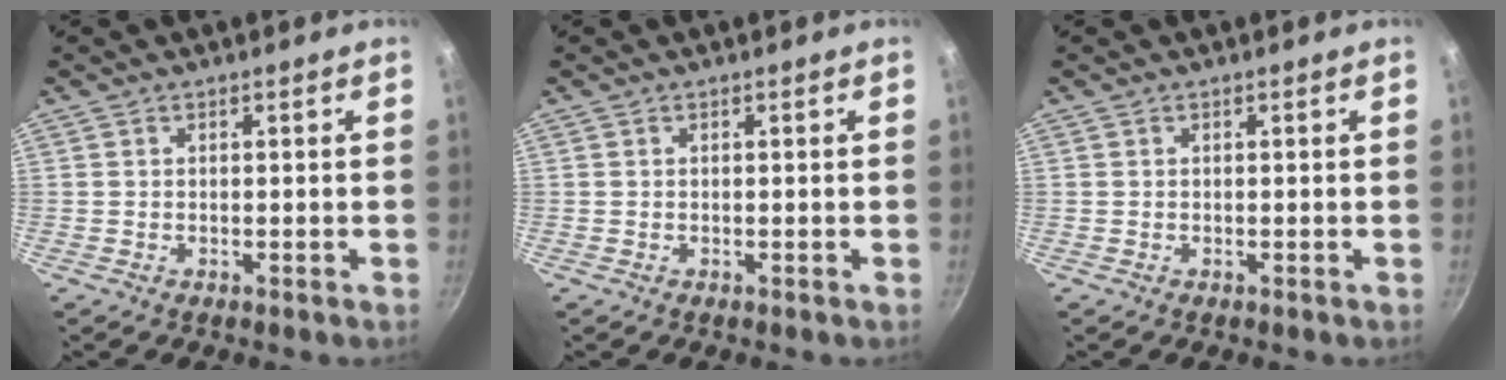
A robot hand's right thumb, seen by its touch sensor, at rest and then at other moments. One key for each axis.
{"total": 0.0}
{"total": 0.0}